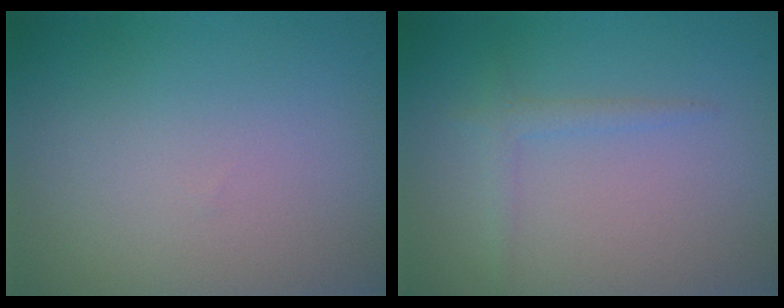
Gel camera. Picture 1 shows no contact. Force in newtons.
{"total": 1.3, "press": 1.3, "slide": 0.1}